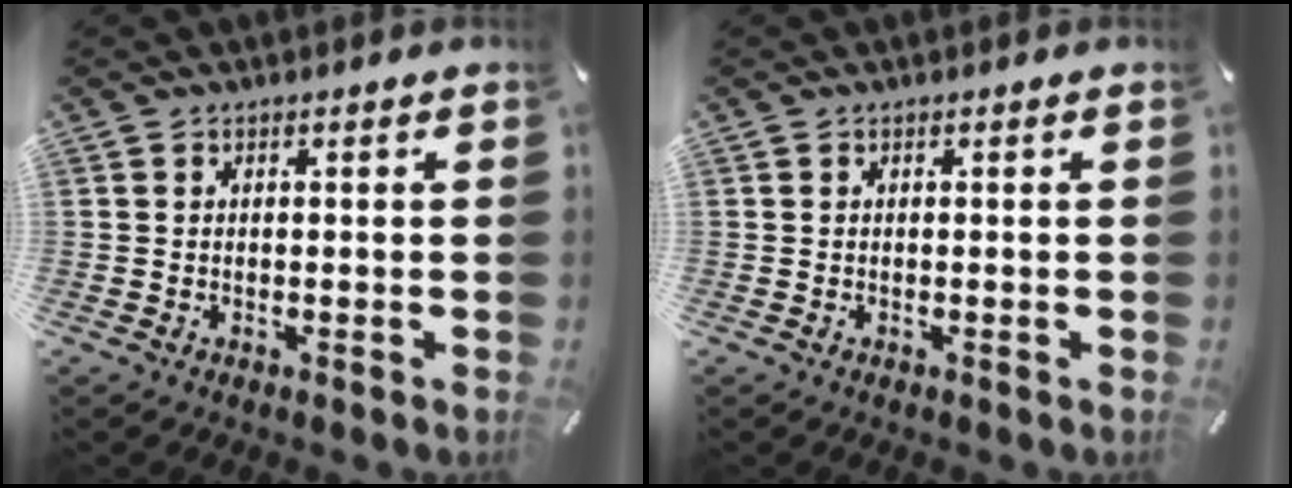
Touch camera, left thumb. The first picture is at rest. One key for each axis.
{"total": 0.0}